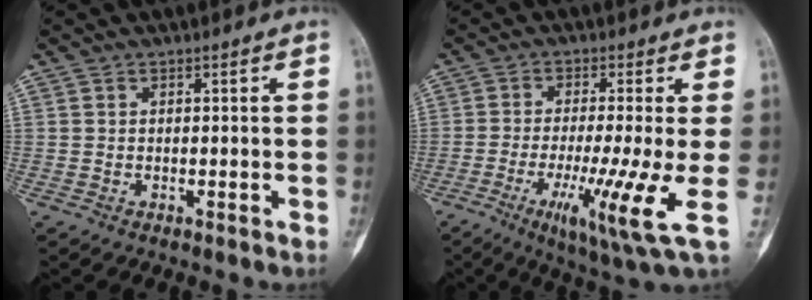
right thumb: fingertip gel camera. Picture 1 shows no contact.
{"total": 11.8, "force": [-2.9, 0.3, 11.4], "torque": [-0.213, -0.027, -0.054]}